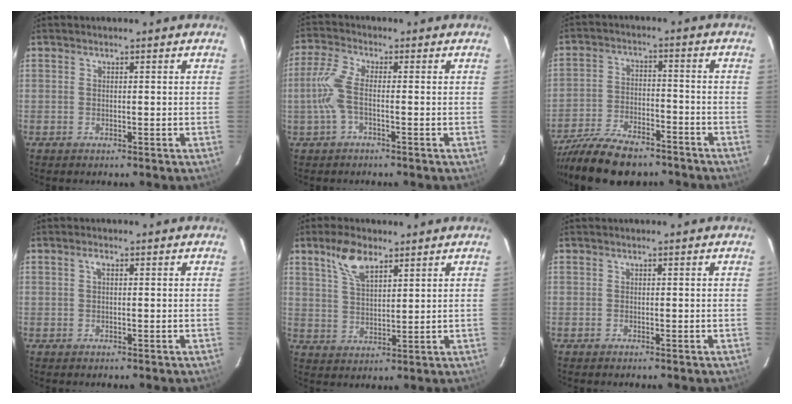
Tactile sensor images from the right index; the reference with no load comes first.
{"total": 5.9, "force": [-1.3, 1.6, 5.5], "torque": [-0.130, 0.008, -0.029]}
{"total": 17.0, "force": [-13.9, 5.9, 7.7], "torque": [-0.172, -0.019, -0.230]}
{"total": 1.1, "force": [0.3, 0.4, 1.0], "torque": [-0.018, 0.006, 0.003]}
{"total": 7.1, "force": [4.6, 3.0, 4.6], "torque": [-0.088, 0.010, 0.090]}
{"total": 0.0}